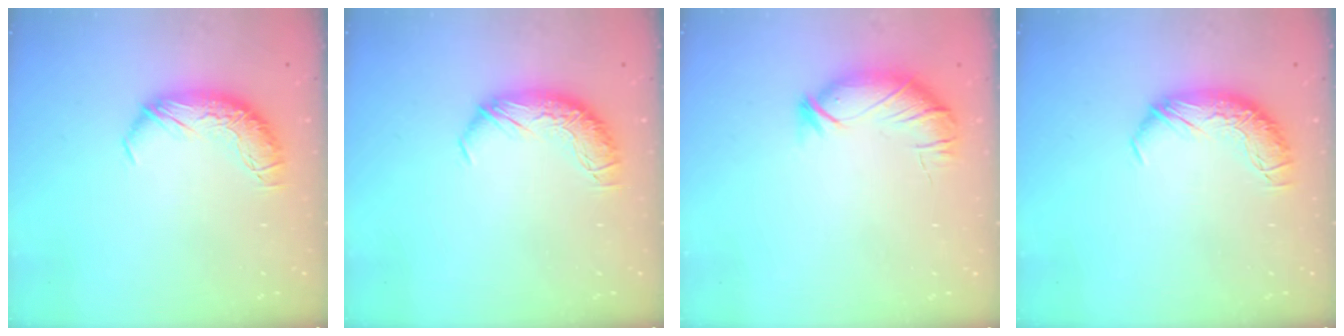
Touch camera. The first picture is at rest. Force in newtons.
{"total": 0.0}
{"total": 3.0, "press": 2.5, "slide": 1.7}
{"total": 0.0}